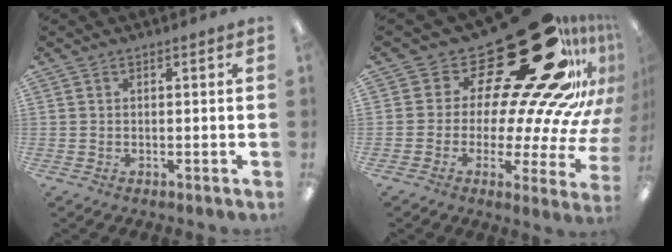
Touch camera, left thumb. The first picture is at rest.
{"total": 31.3, "force": [18.7, 11.8, 22.1], "torque": [-0.270, -0.173, 0.352]}